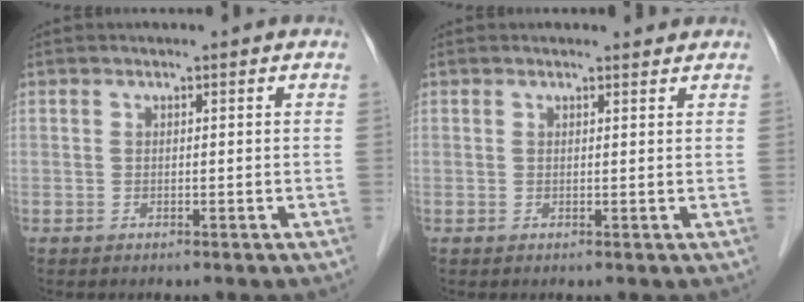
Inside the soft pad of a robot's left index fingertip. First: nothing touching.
{"total": 1.3, "force": [1.3, 0.3, 0.0], "torque": [-0.010, -0.003, 0.015]}